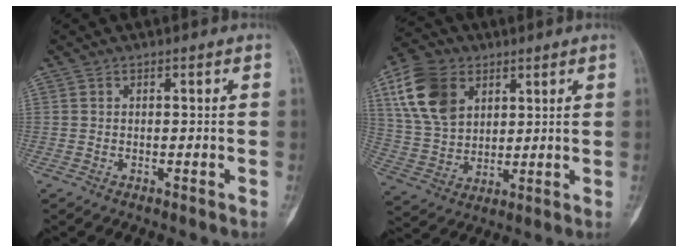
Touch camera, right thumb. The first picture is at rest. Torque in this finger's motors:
{"motor_torque": [-0.78, 2.11, 0.38, -0.06, 0.14]}